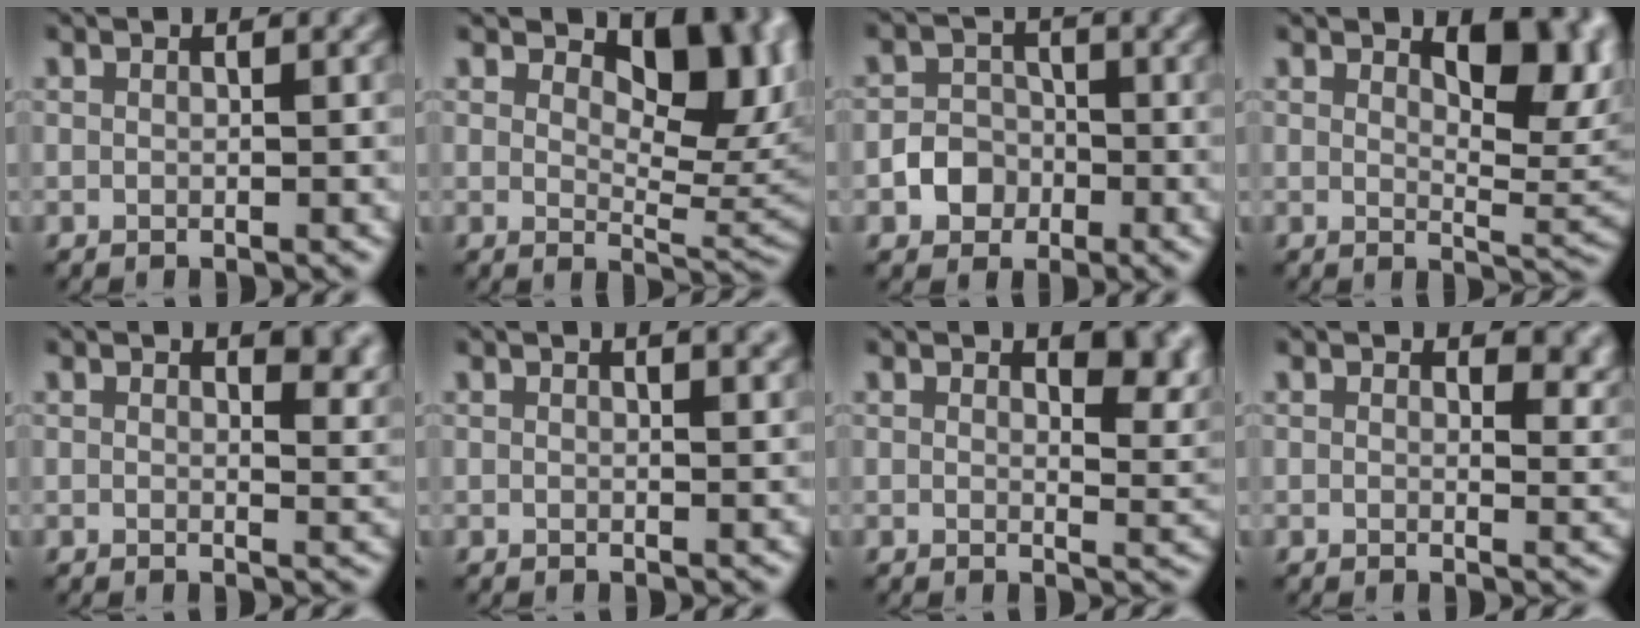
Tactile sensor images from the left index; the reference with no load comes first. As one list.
[{"total": 8.7, "force": [3.4, 4.6, 6.6], "torque": [-0.089, -0.011, 0.058]}, {"total": 2.7, "force": [-1.4, 2.2, 0.6], "torque": [-0.005, 0.005, -0.028]}, {"total": 6.6, "force": [2.5, 2.9, 5.4], "torque": [-0.073, -0.010, 0.041]}, {"total": 3.1, "force": [1.9, 1.4, 2.0], "torque": [-0.028, -0.006, 0.024]}, {"total": 2.5, "force": [1.7, 0.9, 1.5], "torque": [-0.004, 0.006, 0.017]}, {"total": 4.2, "force": [2.2, 2.0, 3.0], "torque": [-0.036, -0.008, 0.029]}, {"total": 3.4, "force": [2.0, 1.8, 2.1], "torque": [-0.026, -0.007, 0.023]}]